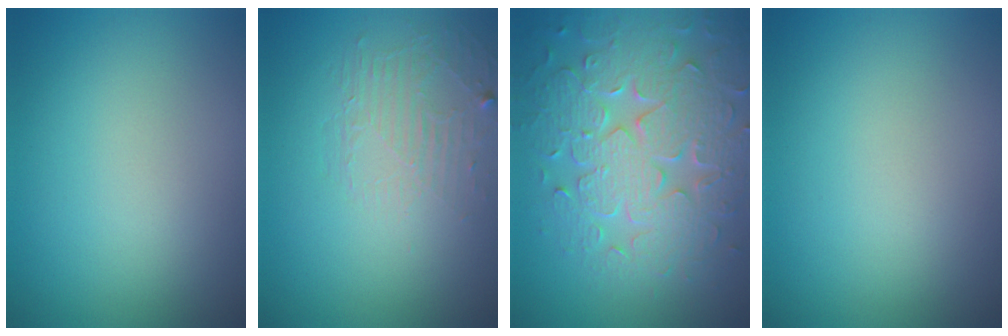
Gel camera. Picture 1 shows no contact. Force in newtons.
{"total": 1.9, "press": 0.6, "slide": 1.8}
{"total": 8.1, "press": 6.2, "slide": 5.1}
{"total": 0.0}